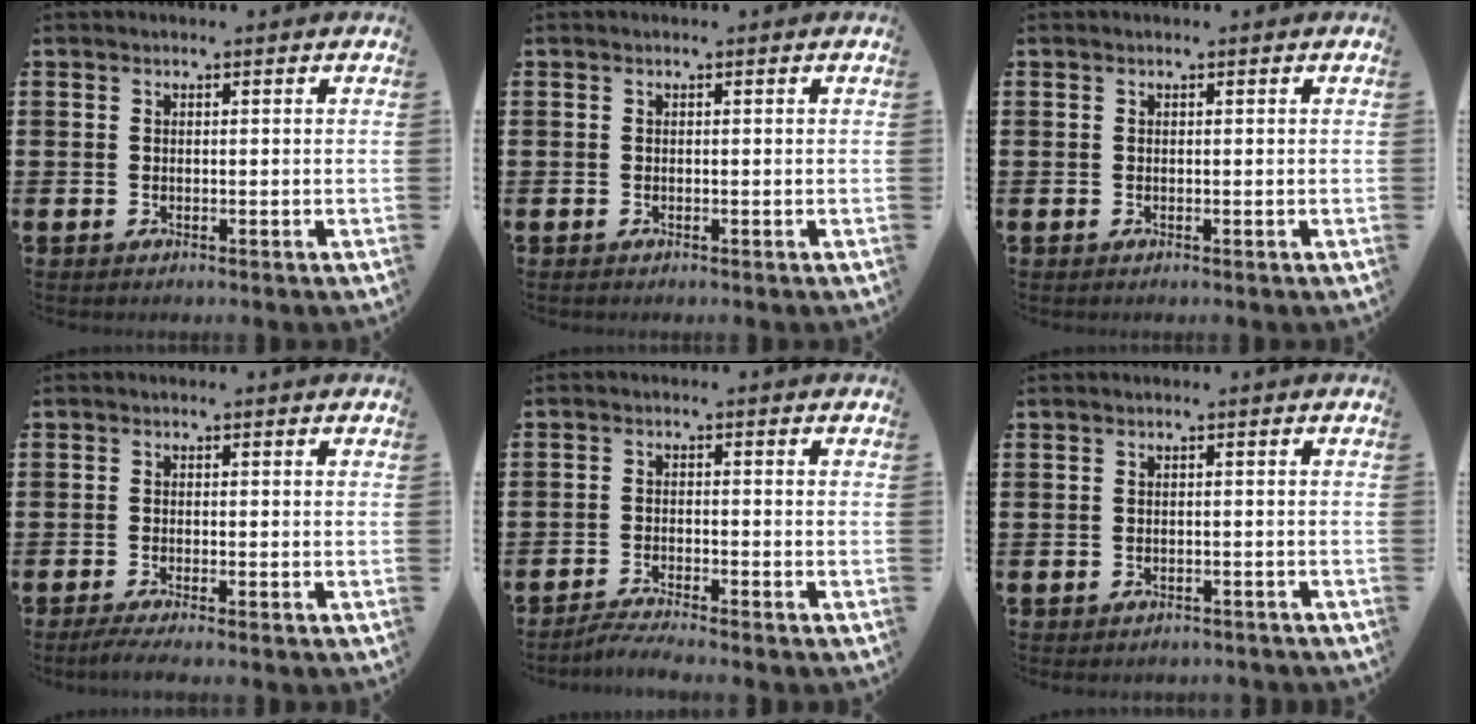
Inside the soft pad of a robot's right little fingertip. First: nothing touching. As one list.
[{"total": 0.0}, {"total": 0.0}, {"total": 1.5, "force": [-1.0, 0.1, 1.1], "torque": [-0.018, -0.001, -0.018]}, {"total": 2.1, "force": [-2.0, -0.2, 0.6], "torque": [-0.011, 0.004, -0.040]}, {"total": 0.6, "force": [-0.6, 0.1, 0.0], "torque": [-0.003, -0.002, -0.013]}]